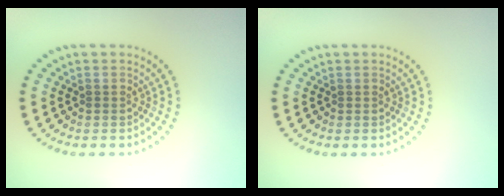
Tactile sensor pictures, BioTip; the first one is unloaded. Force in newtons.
{"total": 0.0}